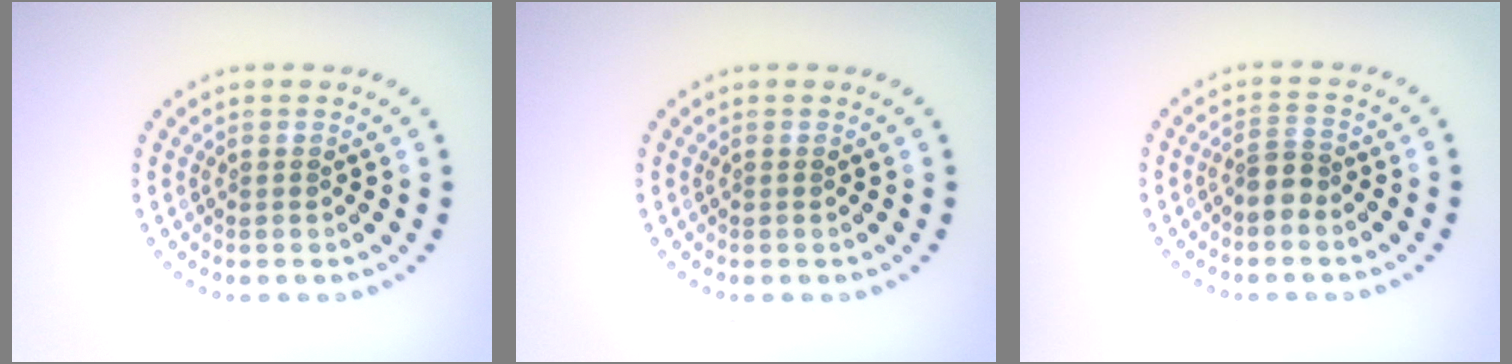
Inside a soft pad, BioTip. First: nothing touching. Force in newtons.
{"total": 0.0}
{"total": 2.1, "press": 1.7, "slide": 1.2}